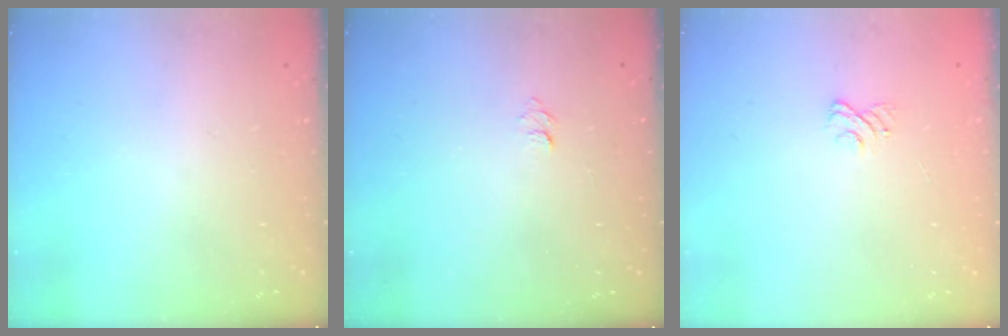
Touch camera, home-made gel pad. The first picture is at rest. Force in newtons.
{"total": 3.5, "press": 3.5, "slide": 0.3}
{"total": 3.5, "press": 3.3, "slide": 1.2}